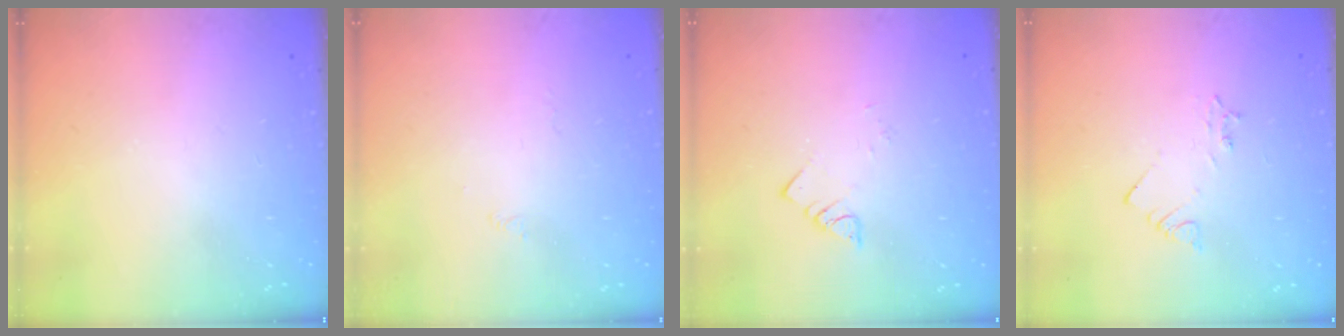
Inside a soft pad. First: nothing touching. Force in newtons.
{"total": 1.7, "press": 1.6, "slide": 0.4}
{"total": 1.9, "press": 1.9, "slide": 0.1}
{"total": 2.1, "press": 2.1, "slide": 0.3}